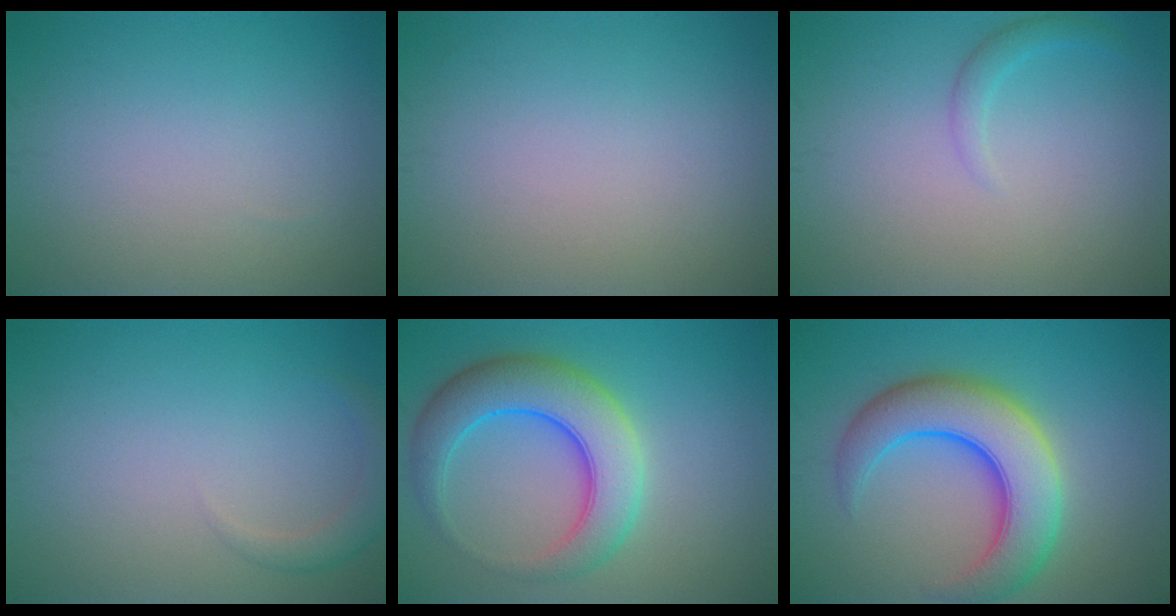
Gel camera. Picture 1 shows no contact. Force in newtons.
{"total": 0.0}
{"total": 1.4, "press": 1.4, "slide": 0.1}
{"total": 1.8, "press": 1.8, "slide": 0.1}
{"total": 7.4, "press": 7.4, "slide": 0.3}
{"total": 8.7, "press": 8.7, "slide": 0.3}